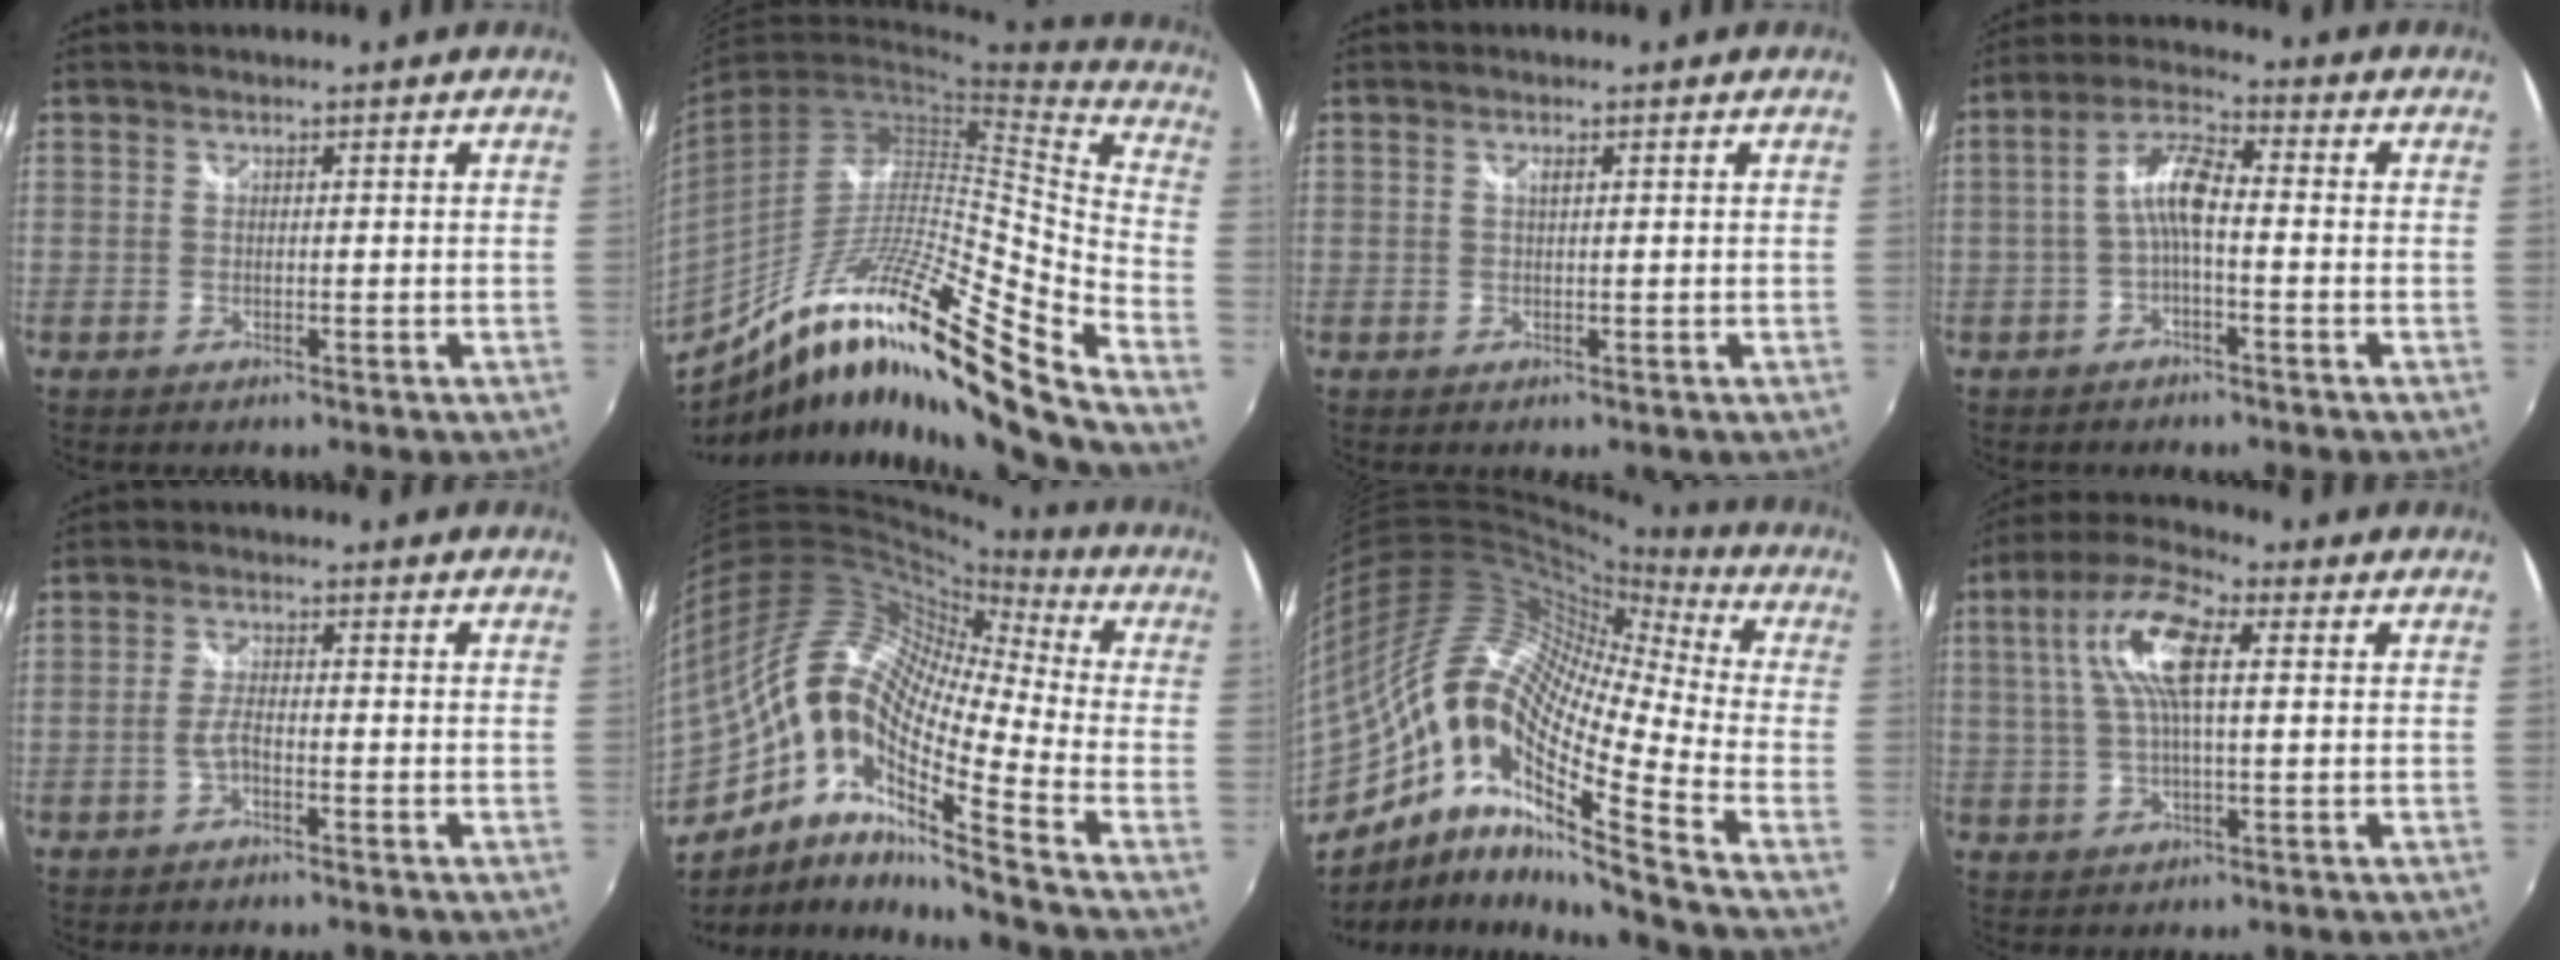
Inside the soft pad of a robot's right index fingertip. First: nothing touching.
{"total": 22.9, "force": [-13.6, 2.4, 18.3], "torque": [-0.270, -0.022, -0.245]}
{"total": 0.7, "force": [0.3, 0.1, 0.6], "torque": [-0.012, 0.000, 0.006]}
{"total": 6.4, "force": [-1.3, 1.7, 6.1], "torque": [-0.131, 0.017, -0.027]}
{"total": 2.4, "force": [-1.4, 0.4, 1.9], "torque": [-0.047, 0.006, -0.030]}
{"total": 20.0, "force": [-3.2, 6.2, 18.7], "torque": [-0.319, -0.013, -0.086]}
{"total": 19.0, "force": [-4.8, 4.8, 17.7], "torque": [-0.293, -0.018, -0.111]}
{"total": 11.5, "force": [2.9, 3.6, 10.6], "torque": [-0.210, 0.021, 0.050]}